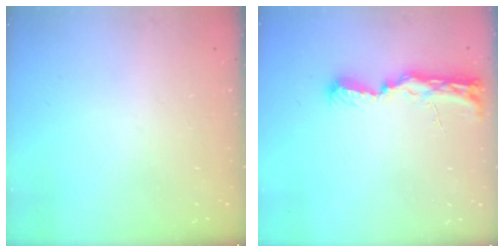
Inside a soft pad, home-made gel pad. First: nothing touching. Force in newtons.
{"total": 8.3, "press": 8.2, "slide": 0.8}